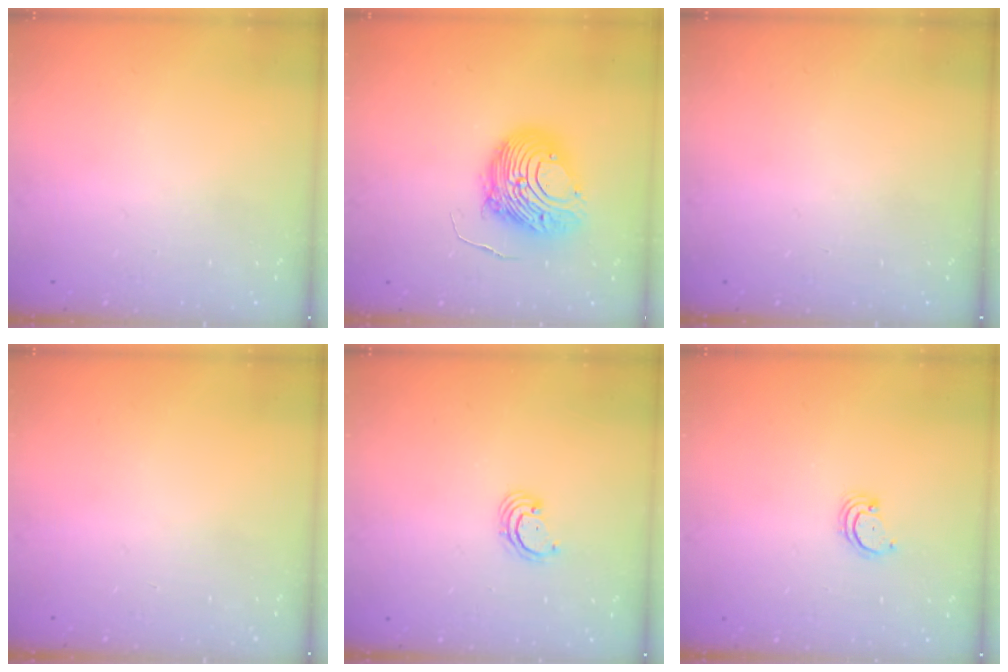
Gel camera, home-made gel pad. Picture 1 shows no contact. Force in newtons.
{"total": 10.9, "press": 10.8, "slide": 1.3}
{"total": 0.0}
{"total": 0.0}
{"total": 2.6, "press": 2.6, "slide": 0.3}
{"total": 2.5, "press": 2.5, "slide": 0.3}